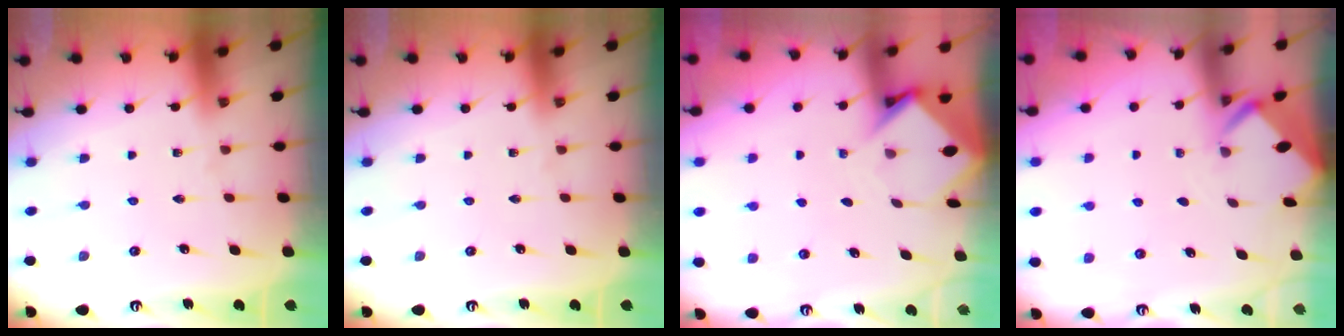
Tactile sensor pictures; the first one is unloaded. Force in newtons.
{"total": 0.0}
{"total": 4.0, "press": 4.0, "slide": 0.3}
{"total": 2.3, "press": 2.3, "slide": 0.2}